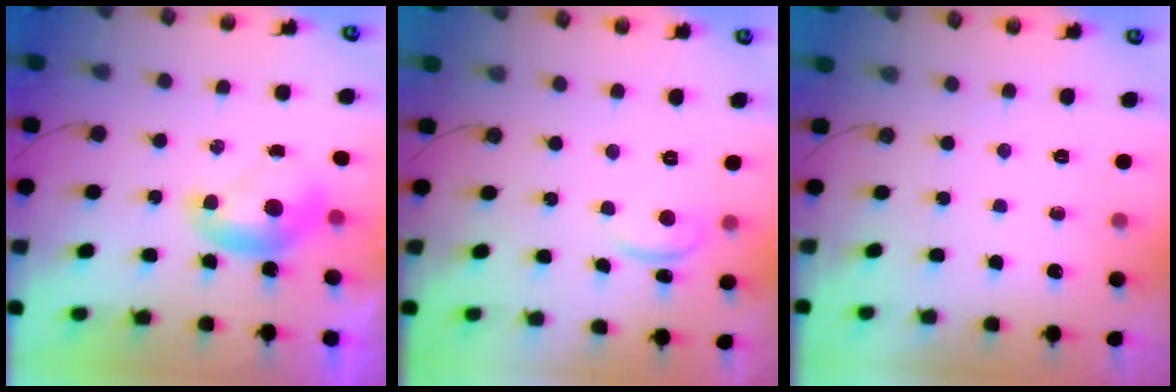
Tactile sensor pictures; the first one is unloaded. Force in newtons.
{"total": 1.4, "press": 1.3, "slide": 0.5}
{"total": 0.0}